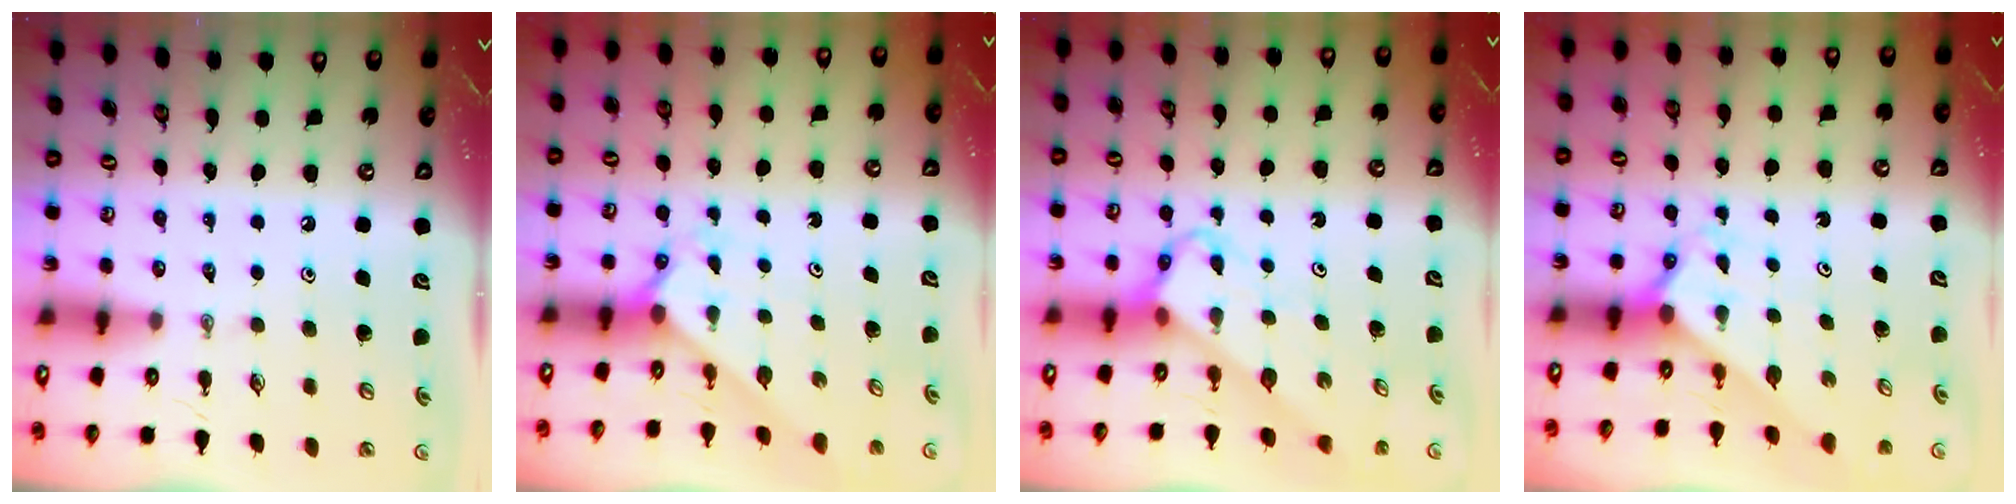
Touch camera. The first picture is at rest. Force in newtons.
{"total": 2.1, "press": 2.1, "slide": 0.2}
{"total": 3.7, "press": 3.7, "slide": 0.1}
{"total": 2.0, "press": 2.0, "slide": 0.2}